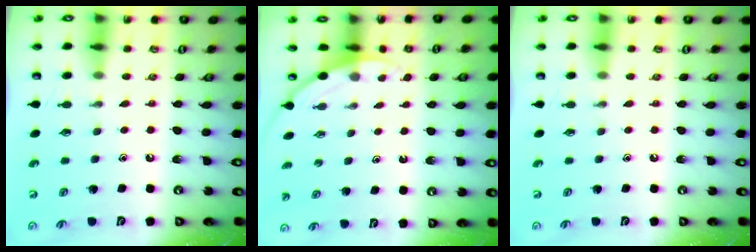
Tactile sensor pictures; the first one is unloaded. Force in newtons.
{"total": 2.6, "press": 2.6, "slide": 0.1}
{"total": 0.0}